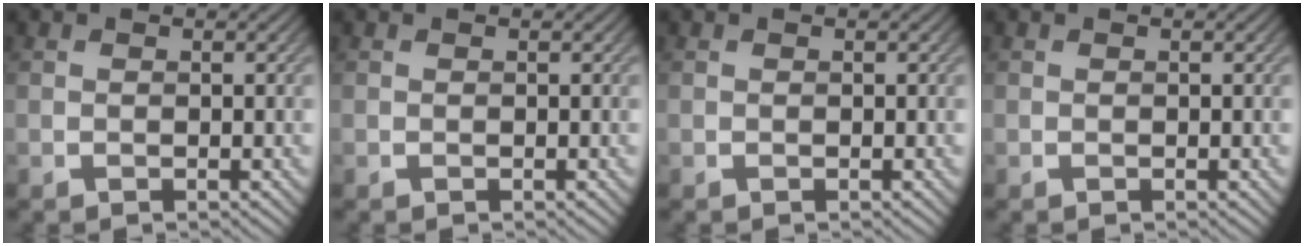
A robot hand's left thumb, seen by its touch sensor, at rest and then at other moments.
{"total": 0.0}
{"total": 0.0}
{"total": 0.0}